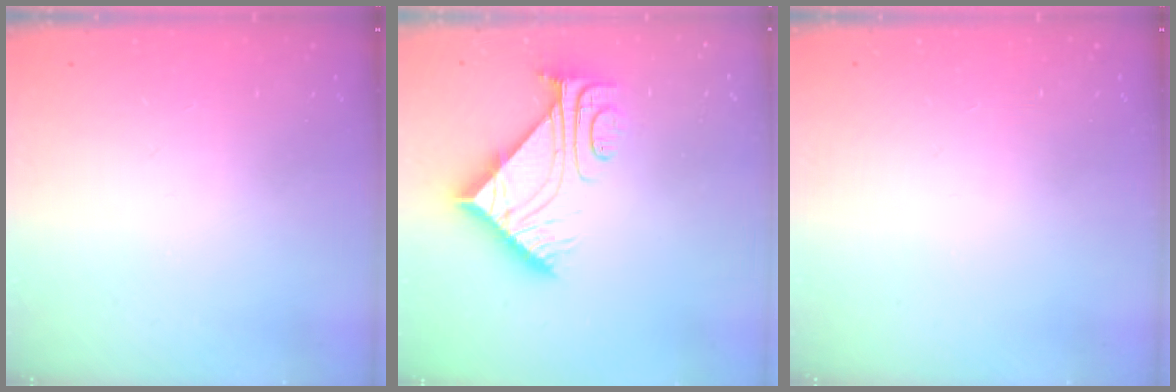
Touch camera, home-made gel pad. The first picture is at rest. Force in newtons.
{"total": 9.0, "press": 8.9, "slide": 1.0}
{"total": 0.0}